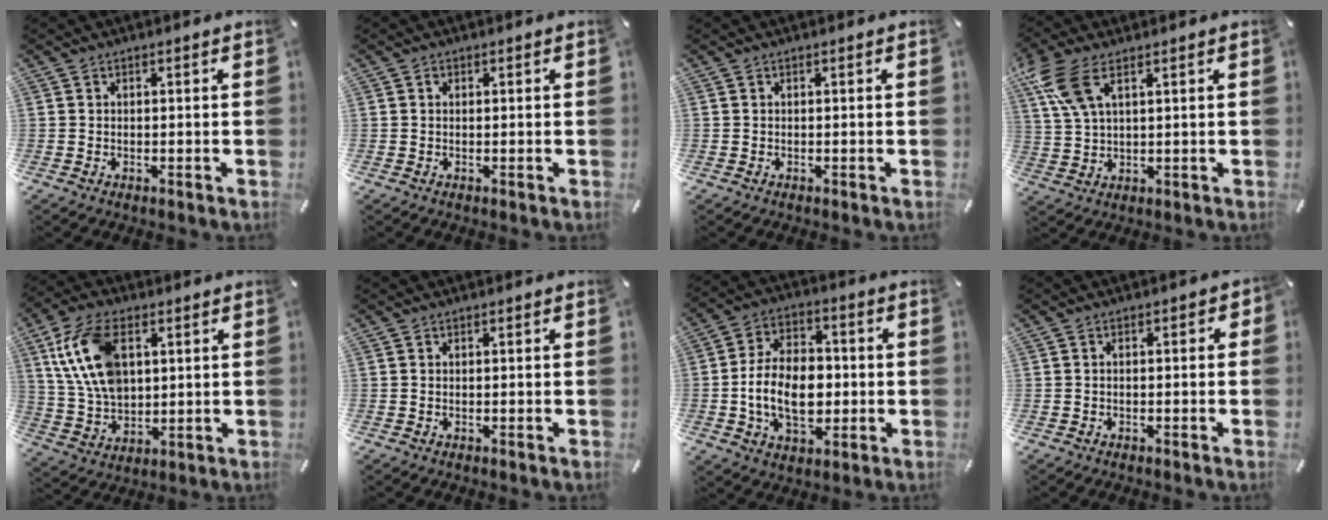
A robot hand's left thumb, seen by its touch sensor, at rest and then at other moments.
{"total": 0.5, "force": [0.2, 0.5, 0.2], "torque": [-0.003, 0.004, 0.004]}
{"total": 0.0}
{"total": 9.9, "force": [4.8, 4.7, 7.3], "torque": [-0.168, -0.006, 0.090]}
{"total": 14.0, "force": [4.2, 9.2, 9.6], "torque": [-0.239, 0.006, 0.077]}
{"total": 0.0}
{"total": 14.8, "force": [-2.0, 9.9, 10.8], "torque": [-0.212, 0.010, -0.035]}
{"total": 1.7, "force": [-0.8, 0.9, 1.1], "torque": [-0.022, 0.006, -0.016]}